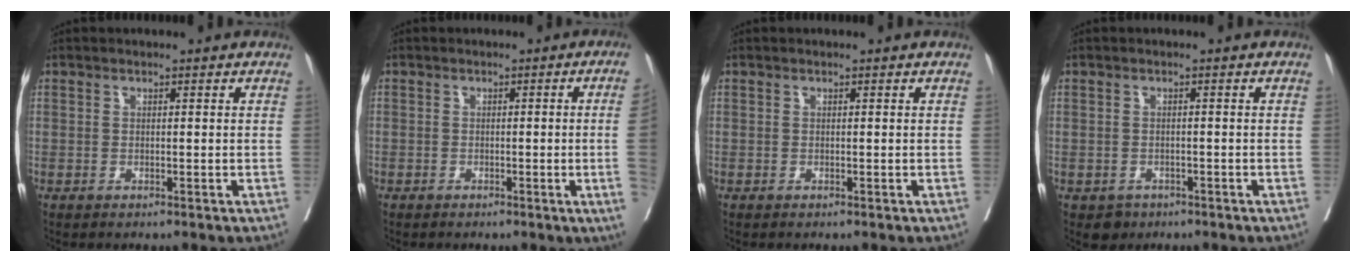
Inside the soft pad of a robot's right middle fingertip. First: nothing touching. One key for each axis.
{"total": 3.8, "fx": -0.5, "fy": -1.3, "fz": 3.5, "tx": -0.036, "ty": -0.008, "tz": -0.006}
{"total": 0.0}
{"total": 2.1, "fx": -1.3, "fy": 1.7, "fz": 0.3, "tx": -0.004, "ty": 0.005, "tz": -0.016}